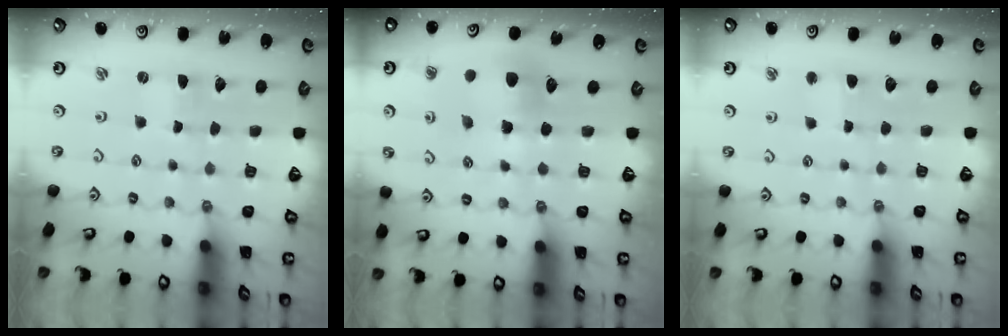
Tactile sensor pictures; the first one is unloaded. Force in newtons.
{"total": 7.1, "press": 7.1, "slide": 0.5}
{"total": 2.9, "press": 2.9, "slide": 0.3}